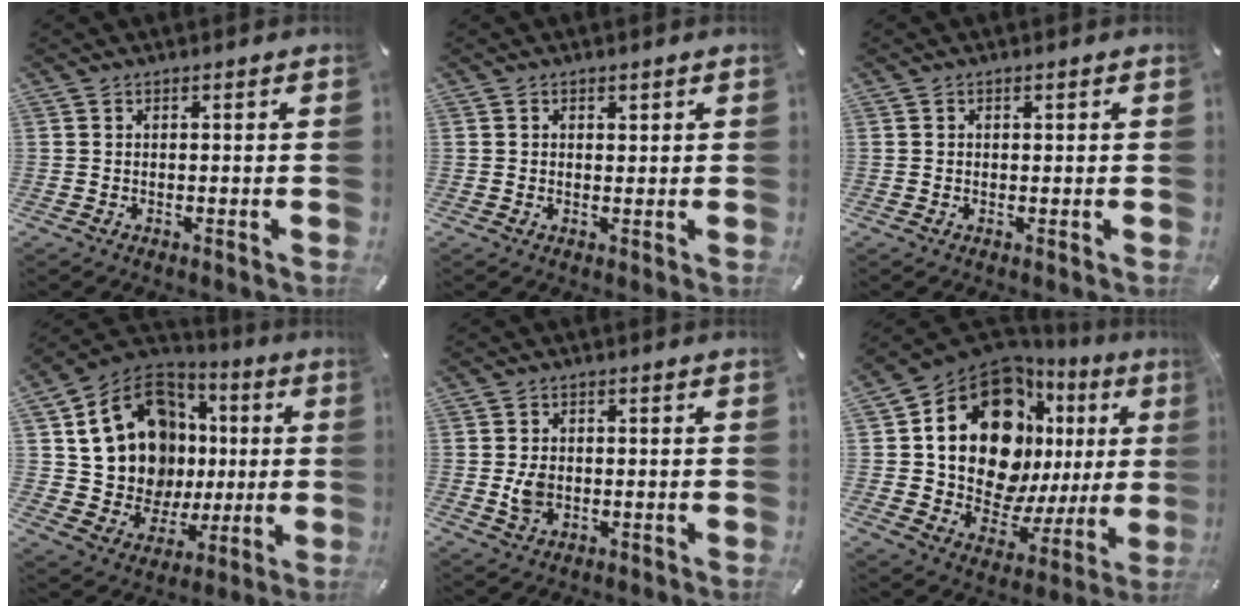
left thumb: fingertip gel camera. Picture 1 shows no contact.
{"total": 1.1, "force": [0.4, 0.9, 0.3], "torque": [0.002, 0.000, 0.005]}
{"total": 0.6, "force": [0.1, 0.6, 0.2], "torque": [-0.004, 0.005, 0.000]}
{"total": 20.1, "force": [4.0, 16.7, 10.4], "torque": [-0.196, -0.022, 0.094]}
{"total": 4.3, "force": [-0.2, 3.3, 2.7], "torque": [-0.040, -0.003, -0.006]}
{"total": 22.7, "force": [8.6, 14.3, 15.3], "torque": [-0.261, -0.072, 0.144]}